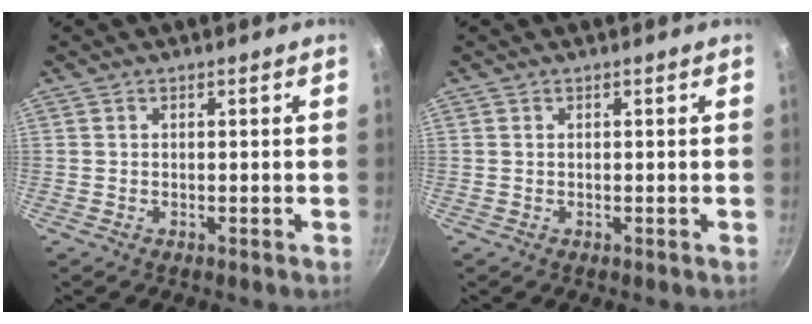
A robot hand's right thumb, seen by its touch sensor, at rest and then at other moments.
{"total": 0.0}